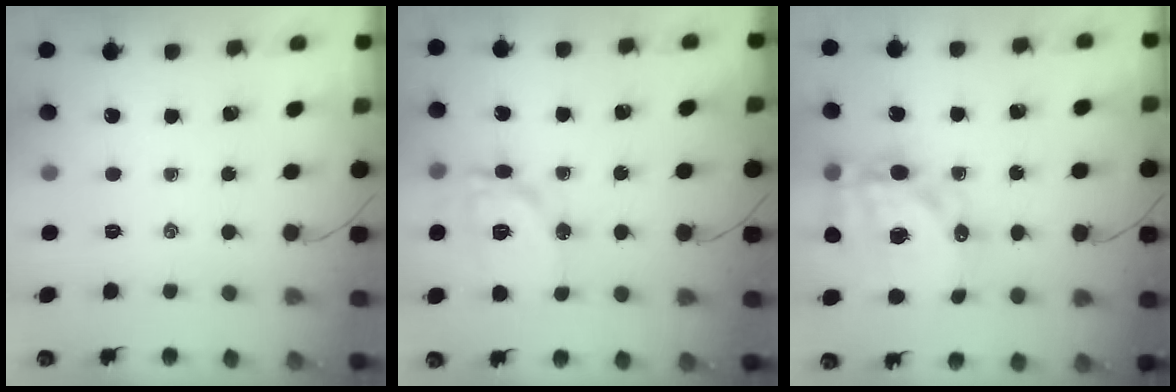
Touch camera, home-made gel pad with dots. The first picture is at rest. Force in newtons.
{"total": 13.6, "press": 13.5, "slide": 1.4}
{"total": 19.2, "press": 18.6, "slide": 4.5}